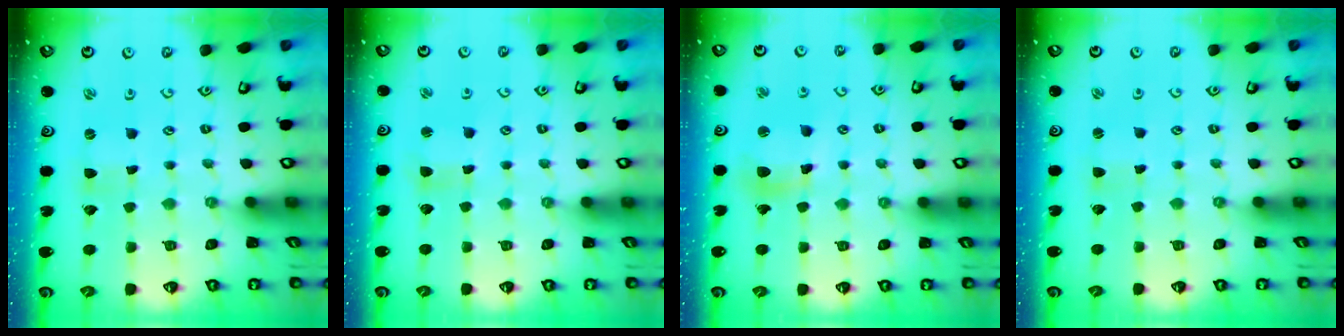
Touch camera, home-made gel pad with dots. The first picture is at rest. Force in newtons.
{"total": 3.3, "press": 3.2, "slide": 0.4}
{"total": 11.0, "press": 10.9, "slide": 1.4}
{"total": 2.1, "press": 2.0, "slide": 0.4}